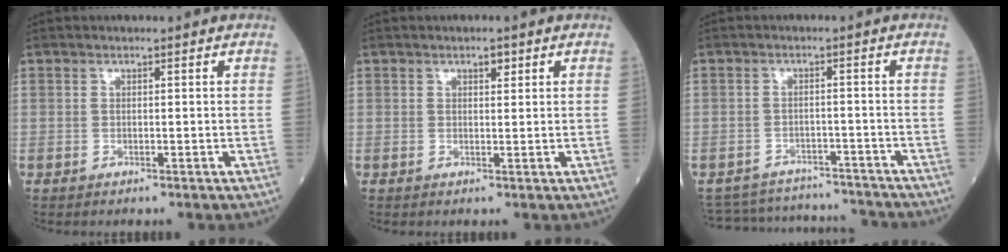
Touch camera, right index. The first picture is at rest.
{"total": 1.4, "force": [0.8, 0.6, 0.9], "torque": [-0.013, 0.000, 0.011]}
{"total": 12.6, "force": [-12.1, 3.1, 1.7], "torque": [-0.033, 0.018, -0.160]}